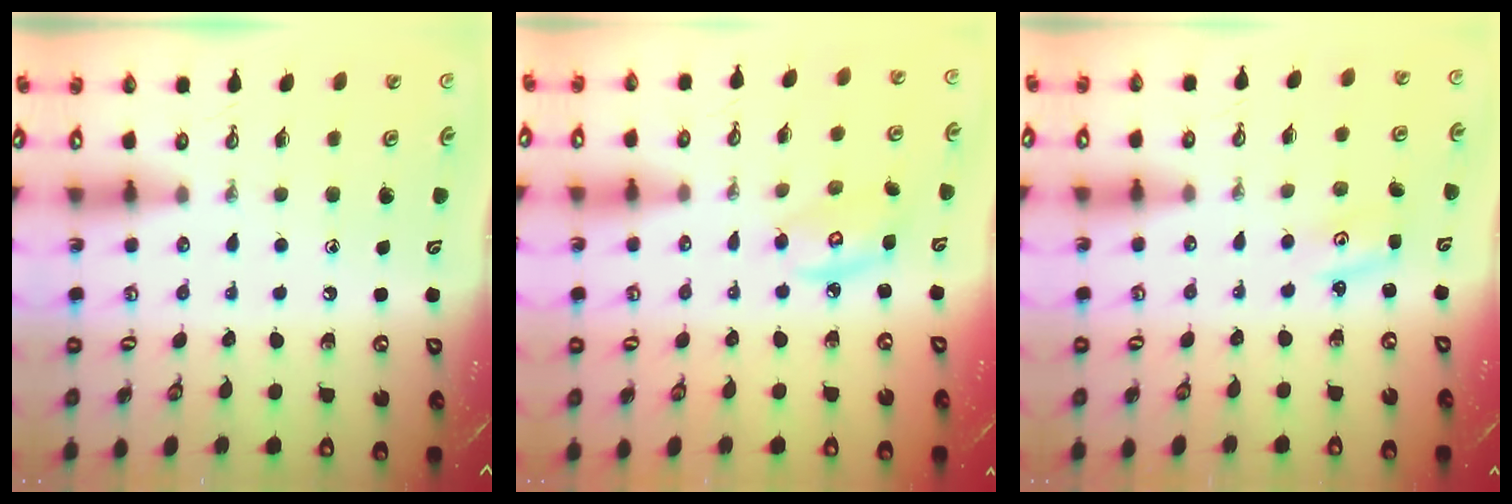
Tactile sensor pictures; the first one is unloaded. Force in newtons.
{"total": 6.2, "press": 6.2, "slide": 0.3}
{"total": 2.2, "press": 2.2, "slide": 0.3}